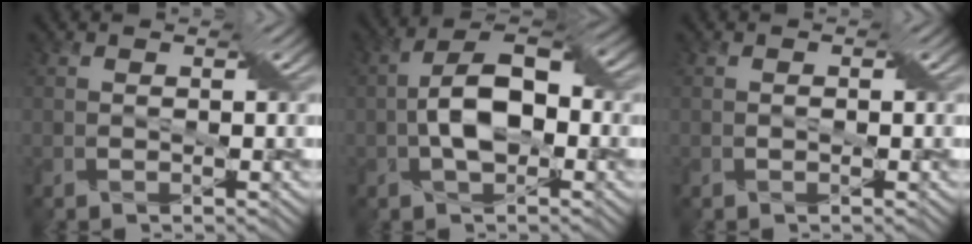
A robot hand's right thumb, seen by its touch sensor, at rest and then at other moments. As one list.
[{"total": 7.7, "force": [-0.8, 4.3, 6.4], "torque": [-0.117, 0.013, -0.018]}, {"total": 0.0}]